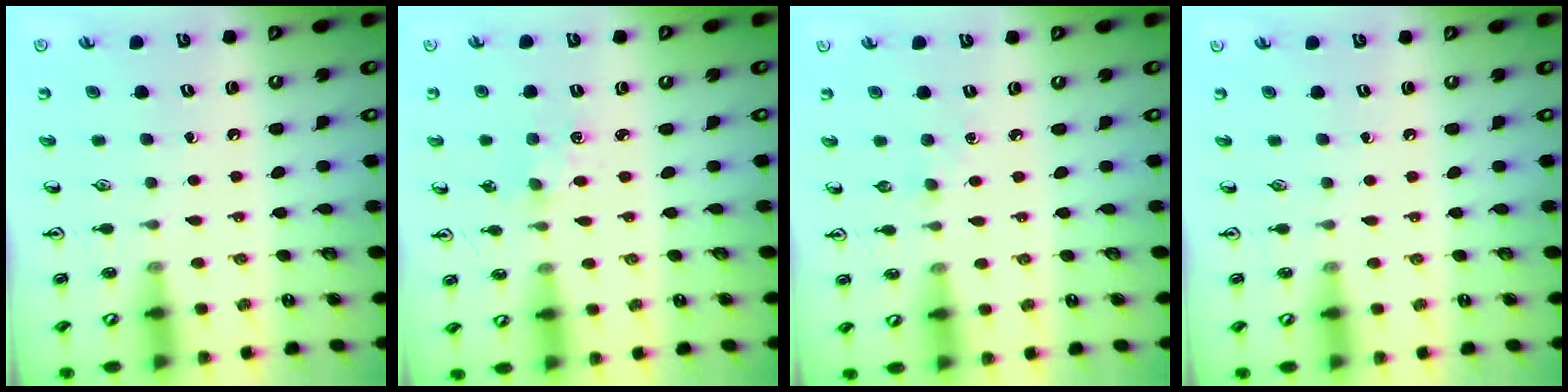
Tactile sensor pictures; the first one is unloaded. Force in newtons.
{"total": 1.2, "press": 1.2, "slide": 0.2}
{"total": 2.7, "press": 2.7, "slide": 0.4}
{"total": 0.0}